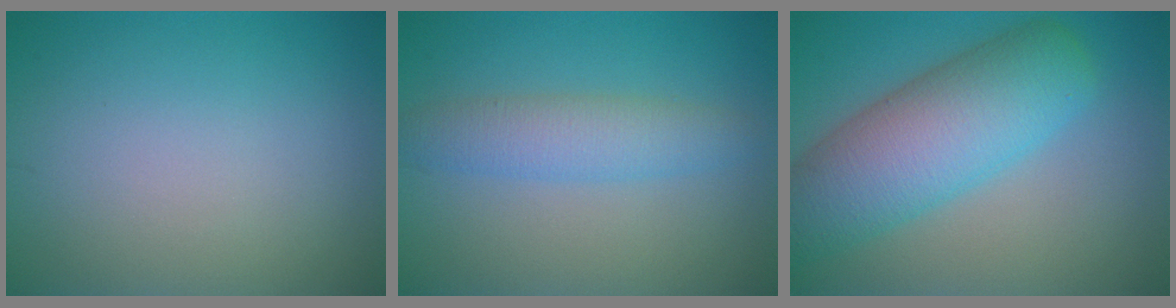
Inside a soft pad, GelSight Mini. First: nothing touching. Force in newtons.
{"total": 3.4, "press": 3.4, "slide": 0.1}
{"total": 9.0, "press": 9.0, "slide": 0.4}